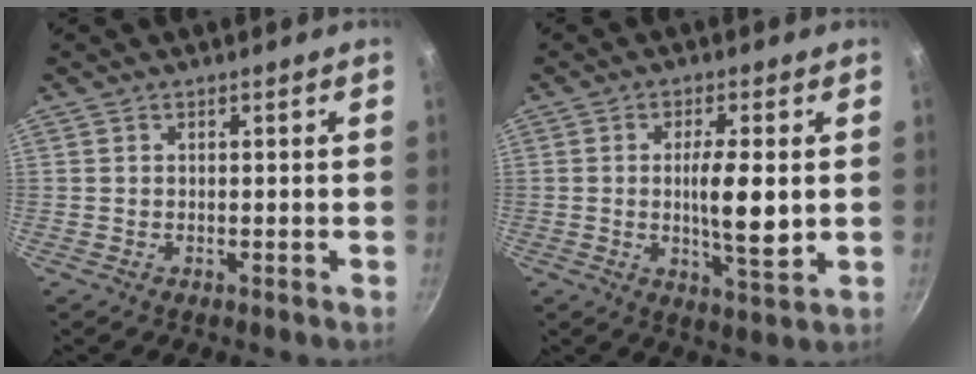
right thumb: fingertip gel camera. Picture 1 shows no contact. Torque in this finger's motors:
{"motor_torque": [2.35, 2.66, 1.07, 0.18, 0.37]}